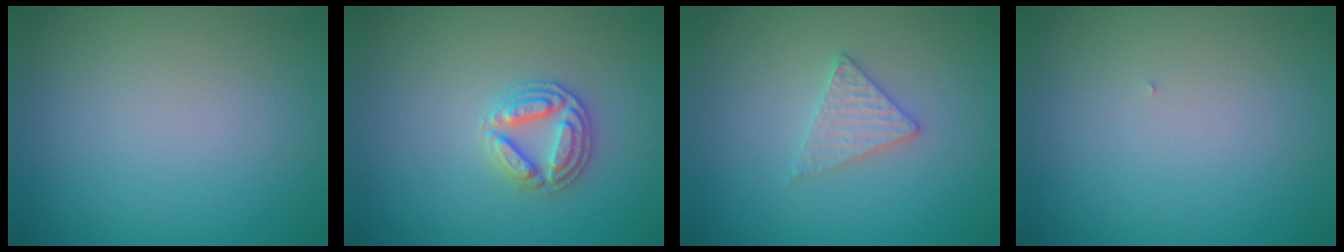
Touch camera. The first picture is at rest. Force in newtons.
{"total": 2.8, "press": 2.8, "slide": 0.3}
{"total": 2.1, "press": 2.1, "slide": 0.3}
{"total": 0.0}